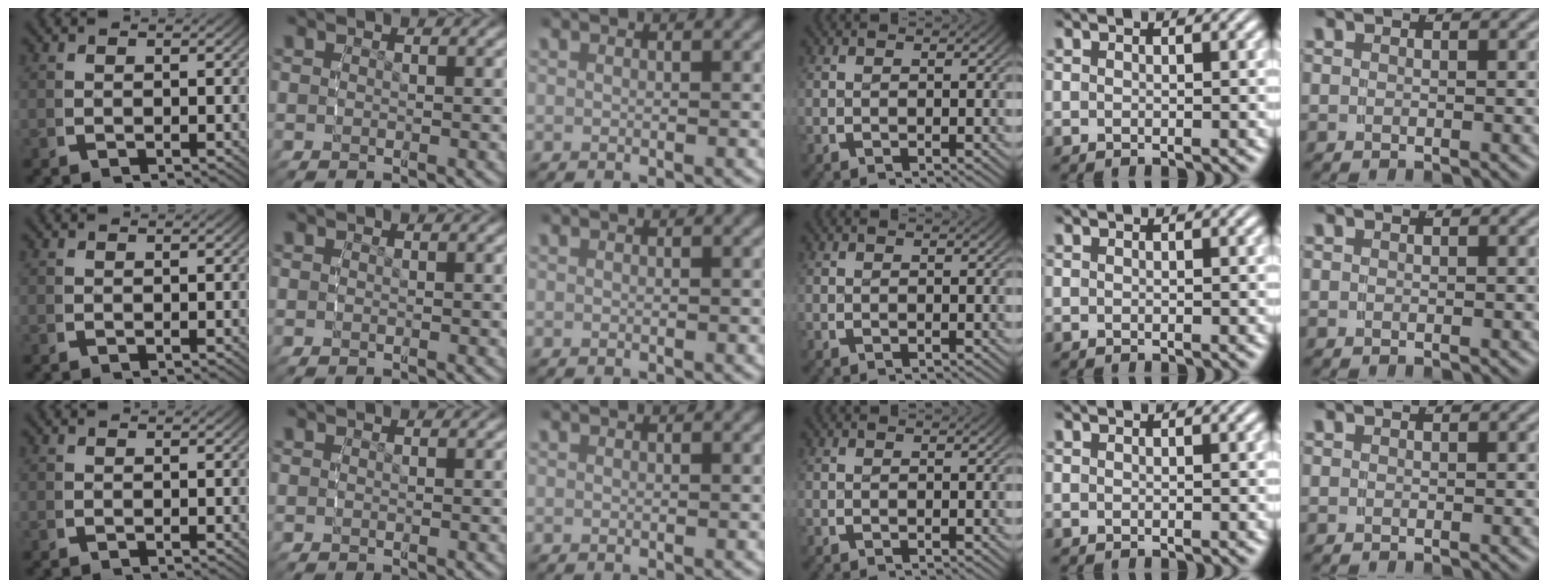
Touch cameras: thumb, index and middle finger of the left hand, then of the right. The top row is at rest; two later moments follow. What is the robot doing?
{"motion": "reach", "object": "shirt"}